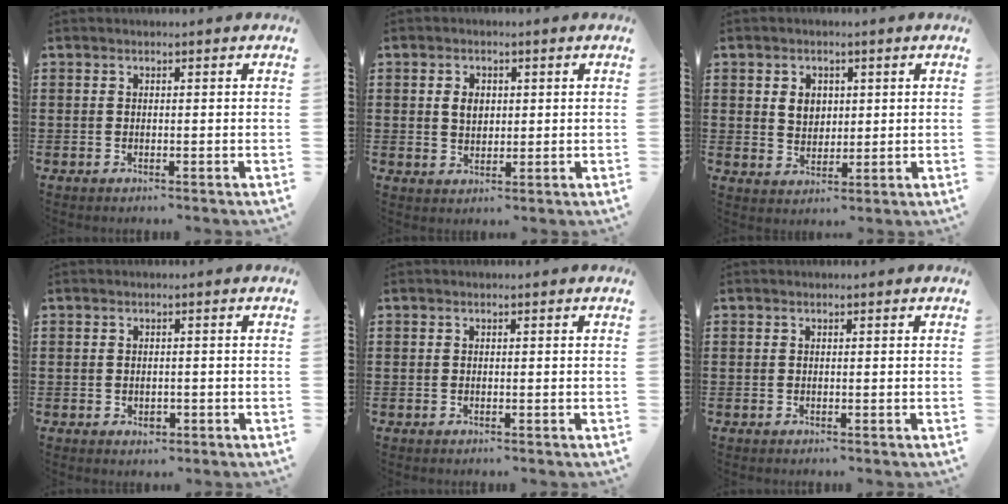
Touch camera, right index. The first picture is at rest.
{"total": 3.0, "force": [0.6, 2.1, 2.1], "torque": [-0.046, 0.010, 0.009]}
{"total": 3.6, "force": [1.0, 2.9, 1.9], "torque": [-0.048, 0.011, 0.017]}
{"total": 1.5, "force": [-0.4, 1.0, 1.0], "torque": [-0.021, 0.002, -0.007]}
{"total": 0.0}
{"total": 0.0}